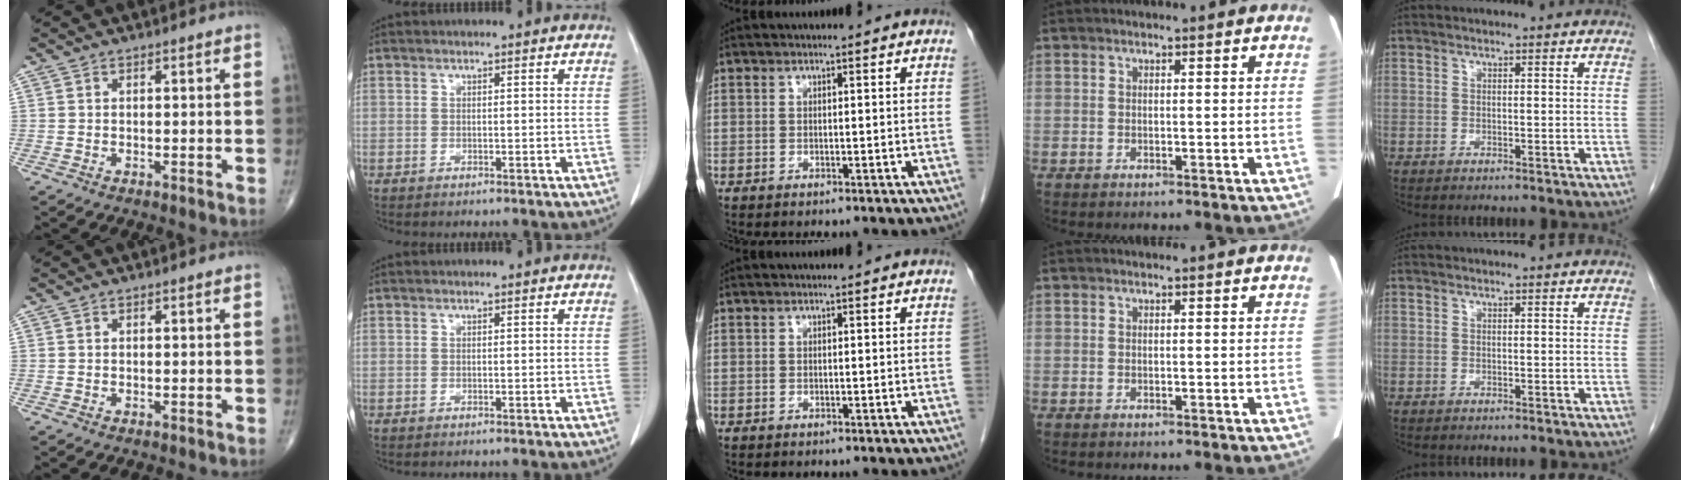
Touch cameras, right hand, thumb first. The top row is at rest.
{}